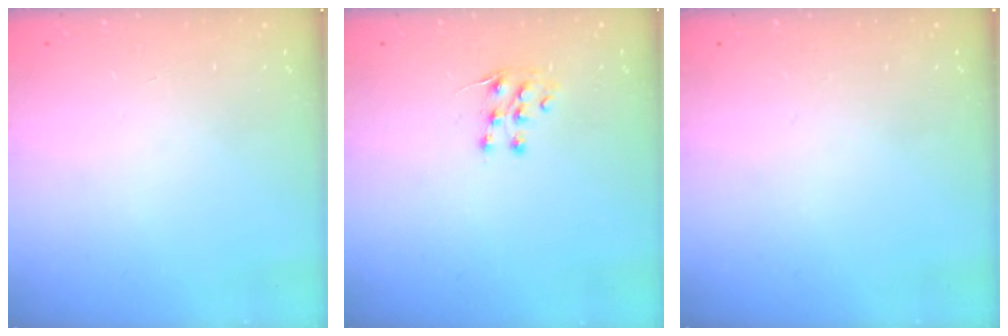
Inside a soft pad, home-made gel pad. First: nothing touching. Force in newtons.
{"total": 6.7, "press": 6.5, "slide": 1.4}
{"total": 0.0}